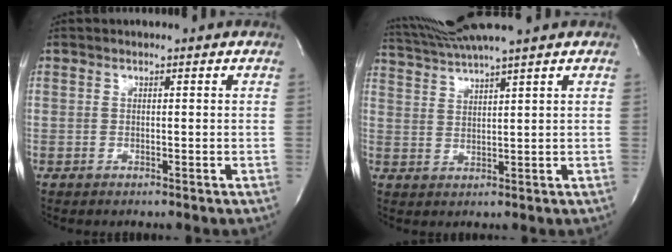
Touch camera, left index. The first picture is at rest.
{"total": 7.0, "force": [6.1, -2.3, 2.6], "torque": [-0.057, 0.005, 0.119]}